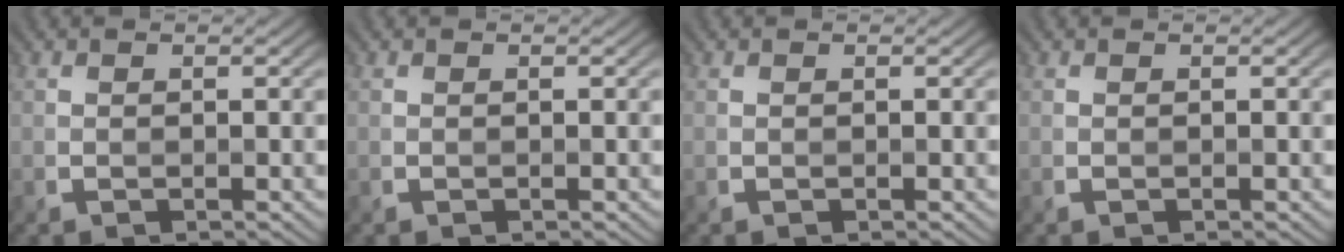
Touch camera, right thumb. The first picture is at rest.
{"total": 0.0}
{"total": 0.0}
{"total": 0.0}